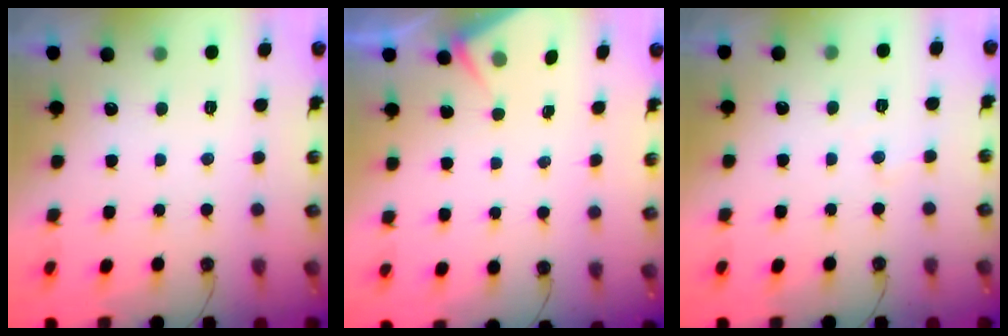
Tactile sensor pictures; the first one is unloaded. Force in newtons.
{"total": 2.8, "press": 2.7, "slide": 0.4}
{"total": 3.2, "press": 3.1, "slide": 0.5}